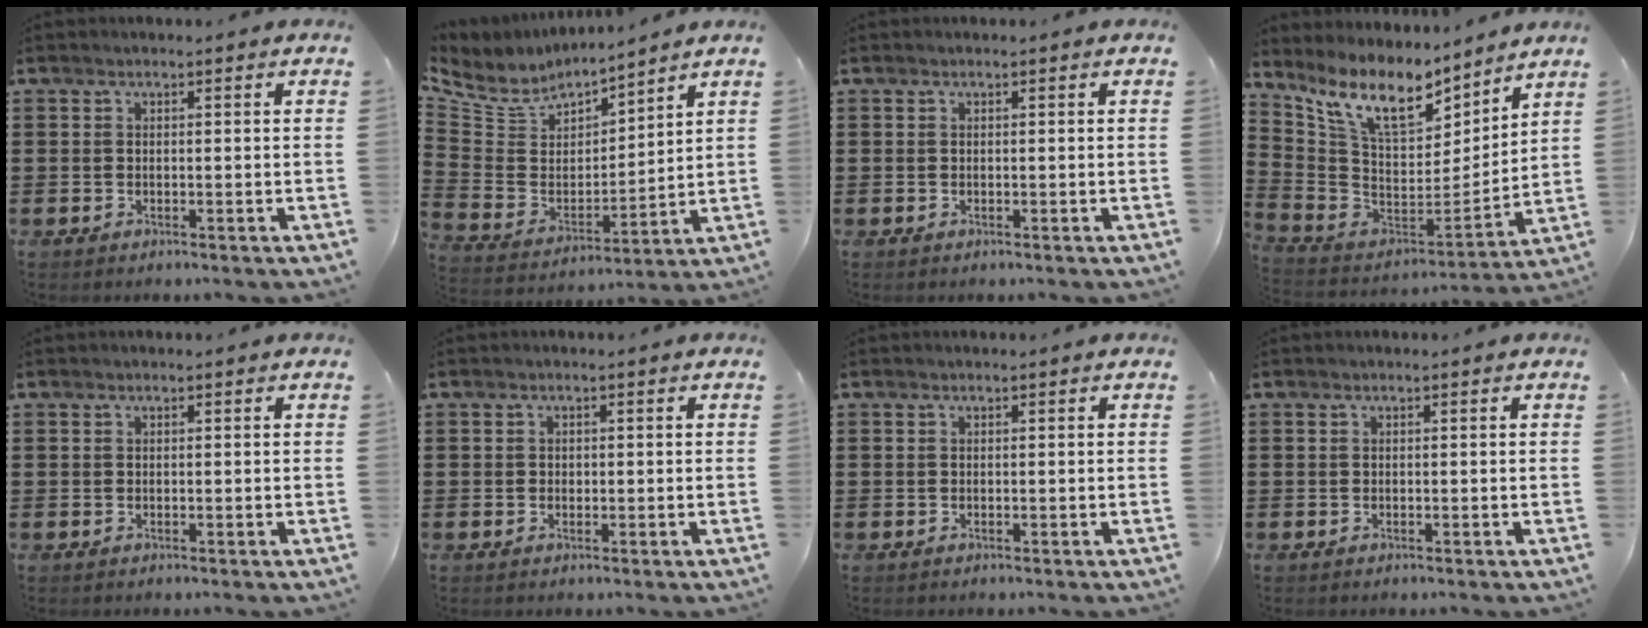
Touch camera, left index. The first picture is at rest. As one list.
[{"total": 6.4, "force": [5.4, 3.1, 1.3], "torque": [-0.066, -0.040, 0.094]}, {"total": 0.0}, {"total": 11.1, "force": [7.9, 3.5, 7.0], "torque": [-0.169, -0.048, 0.141]}, {"total": 0.0}, {"total": 0.6, "force": [0.1, 0.6, 0.3], "torque": [-0.008, 0.003, 0.001]}, {"total": 0.0}, {"total": 0.0}]